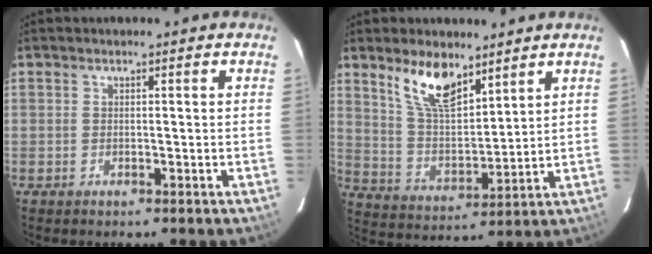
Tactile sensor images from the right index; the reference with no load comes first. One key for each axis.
{"total": 11.0, "fx": 7.5, "fy": 4.2, "fz": 6.8, "tx": -0.123, "ty": 0.002, "tz": 0.150}